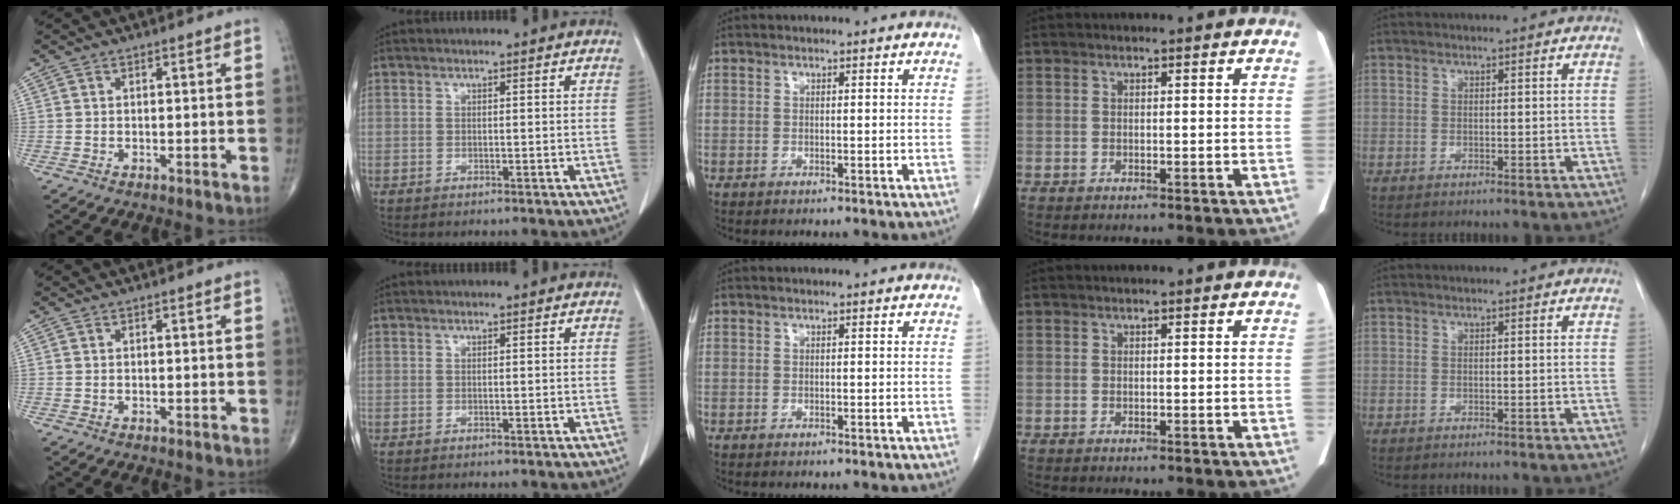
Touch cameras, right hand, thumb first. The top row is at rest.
{}